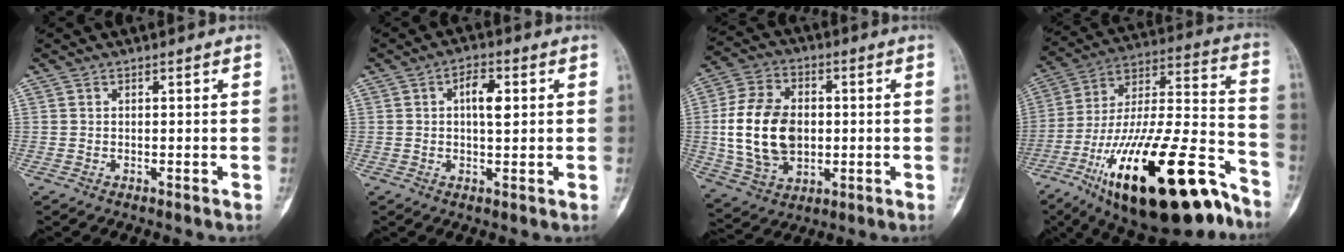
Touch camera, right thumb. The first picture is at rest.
{"total": 5.5, "force": [1.1, 2.3, 4.9], "torque": [-0.069, 0.002, 0.014]}
{"total": 16.8, "force": [0.0, 11.6, 12.2], "torque": [-0.212, 0.006, 0.008]}
{"total": 32.6, "force": [-18.0, 10.7, 24.9], "torque": [-0.398, 0.073, -0.293]}